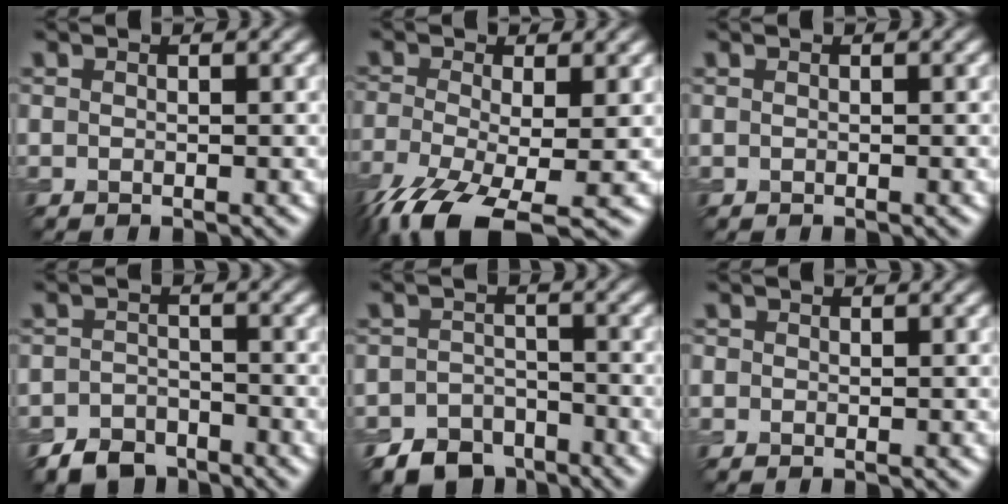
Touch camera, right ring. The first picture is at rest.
{"total": 9.2, "force": [-4.9, 3.1, 7.1], "torque": [-0.152, -0.035, -0.093]}
{"total": 0.0}
{"total": 3.4, "force": [-2.7, 2.0, 0.8], "torque": [-0.008, 0.001, -0.056]}
{"total": 5.4, "force": [-4.2, 3.2, 1.3], "torque": [-0.014, -0.010, -0.069]}
{"total": 0.5, "force": [0.2, 0.5, 0.1], "torque": [0.002, -0.002, -0.002]}